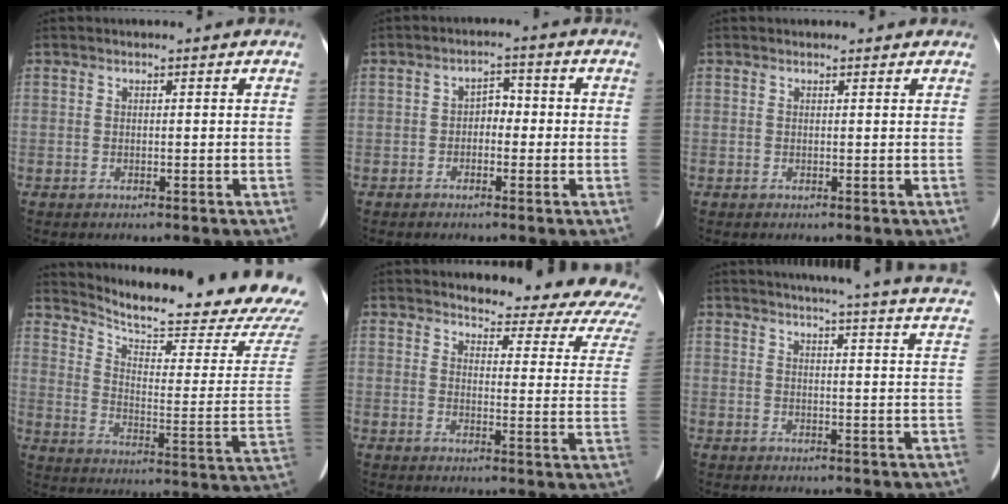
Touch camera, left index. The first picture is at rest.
{"total": 3.2, "force": [-0.5, 2.0, 2.4], "torque": [-0.036, 0.020, -0.012]}
{"total": 1.2, "force": [1.0, 0.5, 0.2], "torque": [-0.008, 0.004, 0.009]}
{"total": 25.0, "force": [23.7, 1.3, 7.8], "torque": [-0.126, -0.111, 0.293]}
{"total": 15.3, "force": [13.8, 2.7, 5.8], "torque": [-0.048, -0.068, 0.132]}
{"total": 24.9, "force": [22.8, 0.5, 9.9], "torque": [-0.132, -0.069, 0.251]}